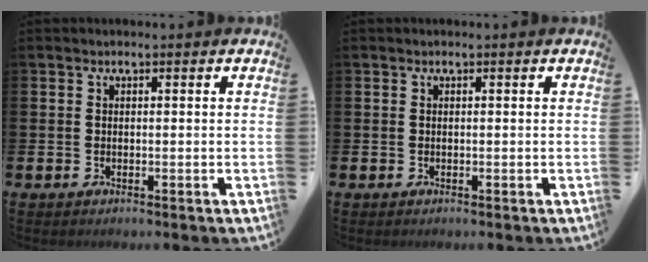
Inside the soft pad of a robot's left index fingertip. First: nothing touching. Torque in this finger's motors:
{"motor_torque": [-0.02, 0.02, 0.00, -0.01]}